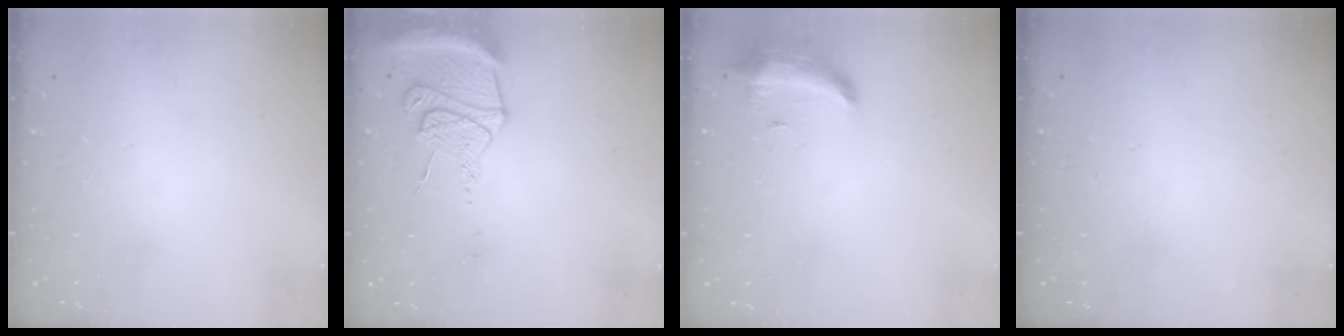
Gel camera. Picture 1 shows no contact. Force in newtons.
{"total": 14.1, "press": 14.1, "slide": 1.3}
{"total": 8.2, "press": 8.1, "slide": 1.6}
{"total": 0.0}